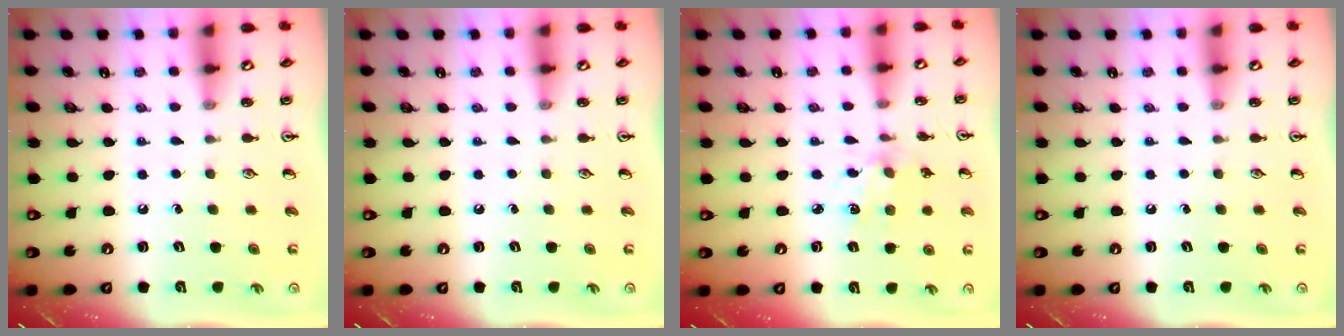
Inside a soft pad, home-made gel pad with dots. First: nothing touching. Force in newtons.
{"total": 0.0}
{"total": 3.4, "press": 3.4, "slide": 0.3}
{"total": 0.0}